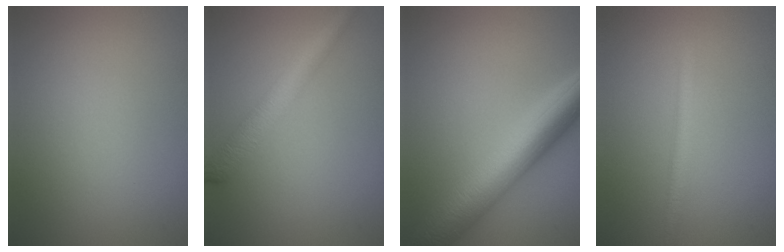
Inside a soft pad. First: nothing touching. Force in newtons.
{"total": 3.4, "press": 3.4, "slide": 0.1}
{"total": 9.3, "press": 9.3, "slide": 0.1}
{"total": 1.9, "press": 1.9, "slide": 0.1}